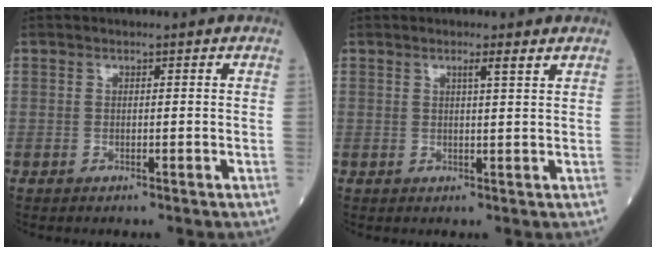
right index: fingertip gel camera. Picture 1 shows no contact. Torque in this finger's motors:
{"motor_torque": [0.40, 0.22, 0.04, 0.04]}